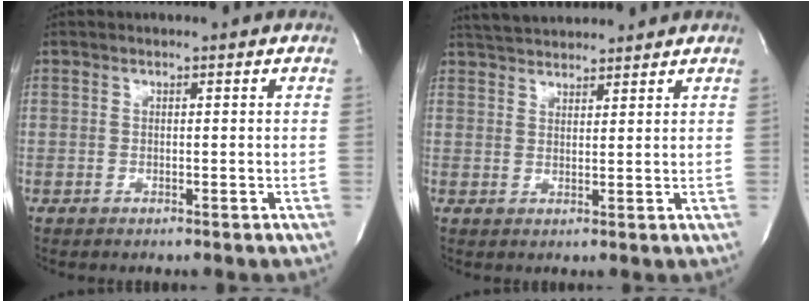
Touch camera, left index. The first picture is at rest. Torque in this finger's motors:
{"motor_torque": [0.11, -0.35, 0.13, 0.05]}